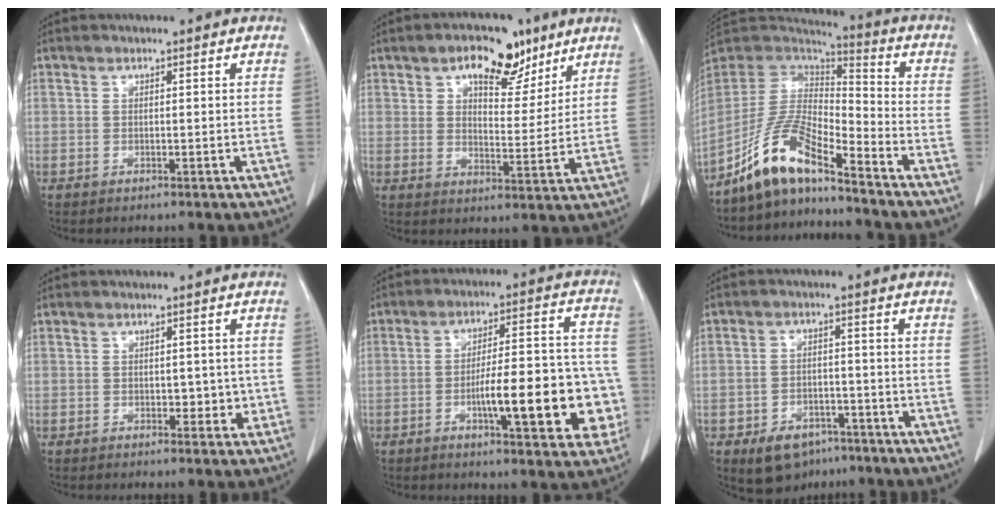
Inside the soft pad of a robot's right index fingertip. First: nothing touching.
{"total": 9.8, "force": [6.2, 4.8, 5.9], "torque": [-0.086, 0.009, 0.097]}
{"total": 11.3, "force": [-8.7, 2.3, 6.9], "torque": [-0.153, 0.018, -0.167]}
{"total": 2.8, "force": [-0.2, 1.9, 2.1], "torque": [-0.016, 0.005, 0.004]}
{"total": 16.8, "force": [-4.6, 4.1, 15.7], "torque": [-0.179, 0.034, -0.054]}
{"total": 7.3, "force": [-4.7, 4.6, 3.1], "torque": [-0.053, 0.006, -0.065]}